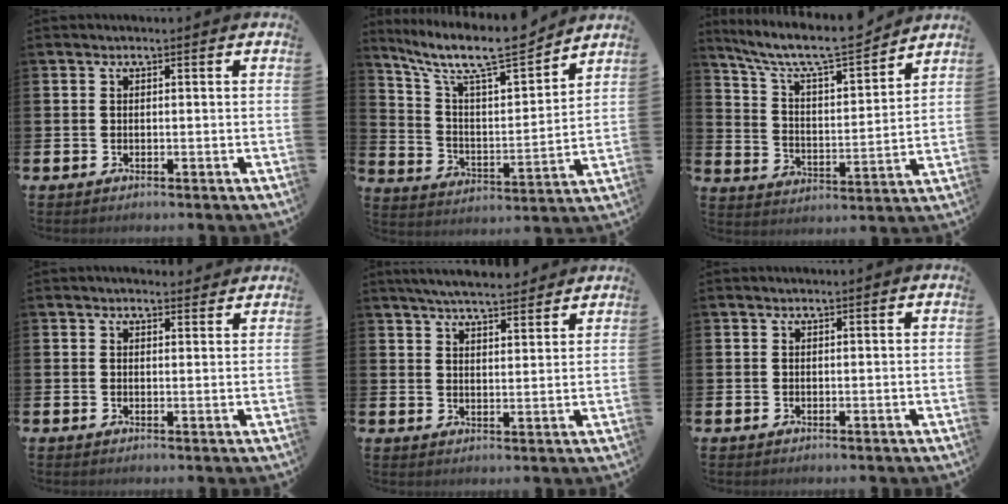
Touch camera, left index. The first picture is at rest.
{"total": 11.1, "force": [9.6, 1.9, 5.2], "torque": [-0.129, -0.069, 0.161]}
{"total": 8.9, "force": [8.1, 1.5, 3.3], "torque": [-0.099, -0.060, 0.136]}
{"total": 1.8, "force": [1.7, 0.5, 0.1], "torque": [0.005, -0.005, 0.030]}
{"total": 5.6, "force": [5.4, 0.6, 1.3], "torque": [-0.030, -0.025, 0.097]}
{"total": 0.0}